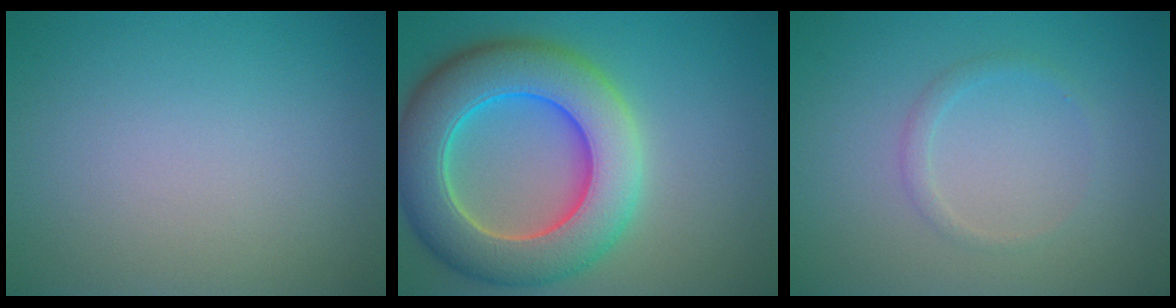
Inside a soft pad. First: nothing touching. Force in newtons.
{"total": 10.8, "press": 10.8, "slide": 0.8}
{"total": 1.1, "press": 1.1, "slide": 0.0}